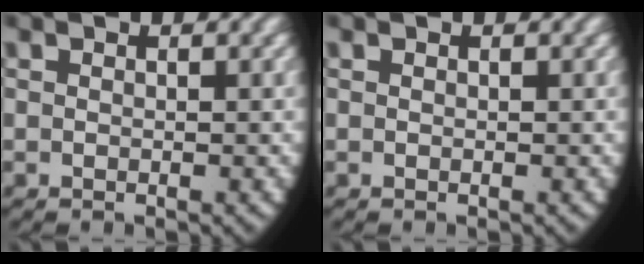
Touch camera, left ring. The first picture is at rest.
{"total": 0.0}